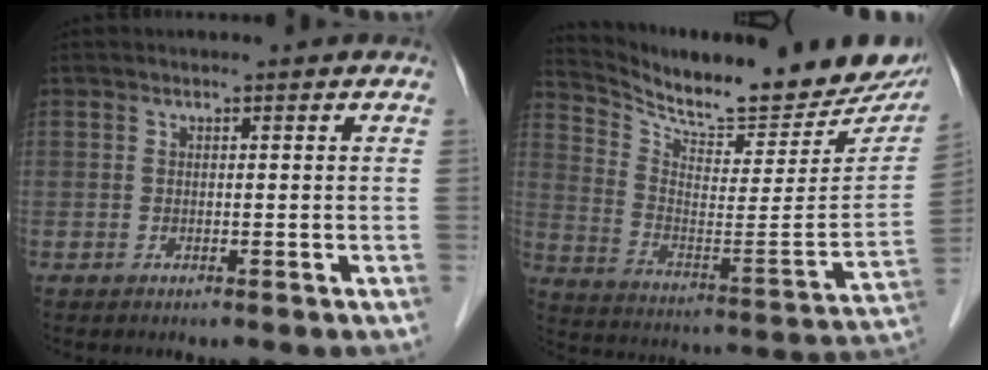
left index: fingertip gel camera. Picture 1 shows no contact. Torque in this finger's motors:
{"motor_torque": [-0.02, -0.20, 0.12, 0.00]}